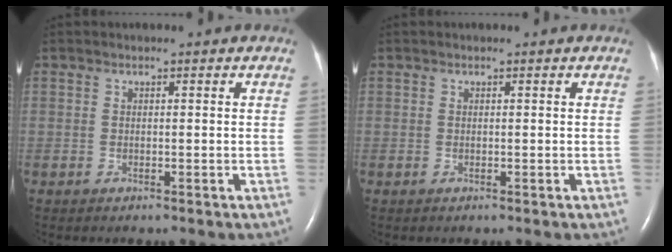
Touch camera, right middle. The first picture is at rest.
{"total": 0.0}